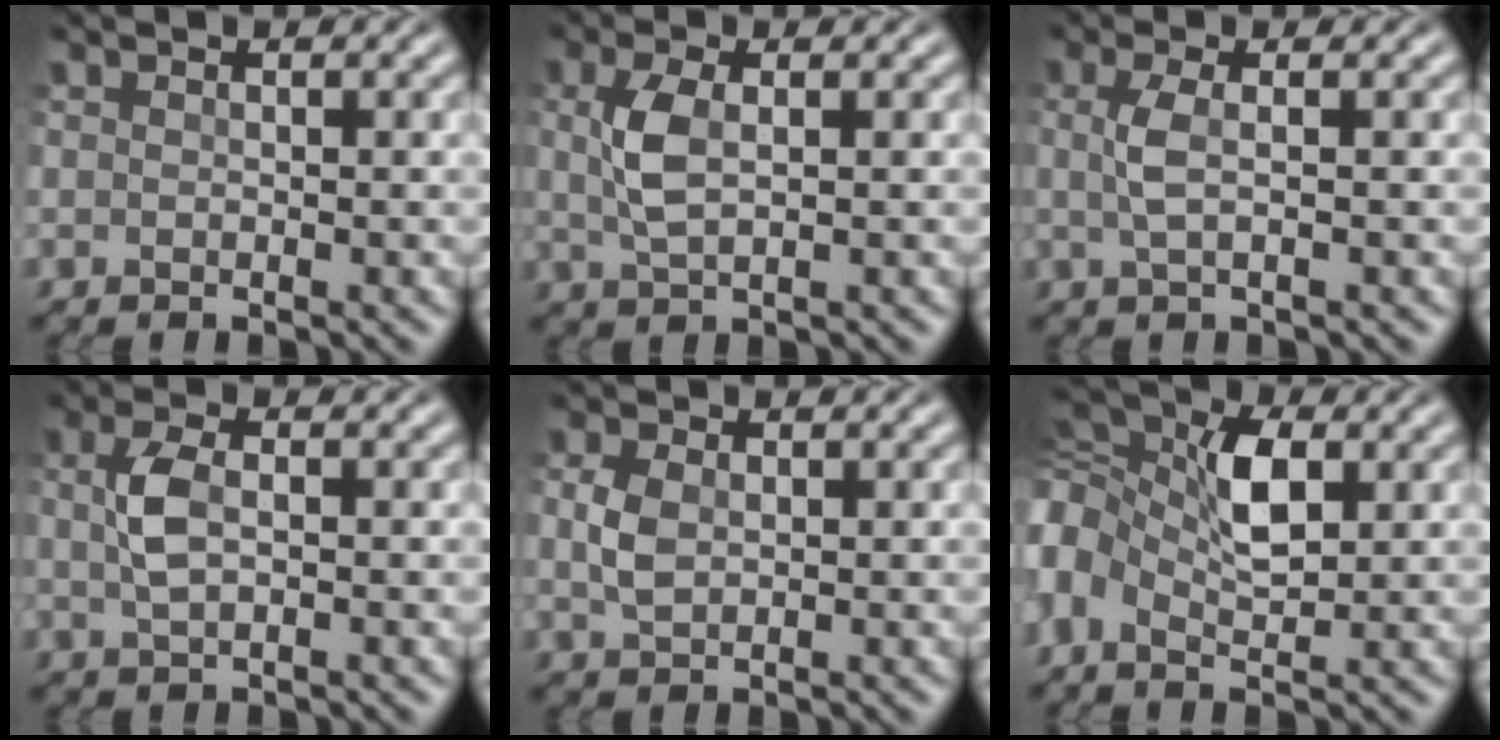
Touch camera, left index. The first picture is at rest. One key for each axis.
{"total": 3.1, "fx": 0.2, "fy": 1.3, "fz": 2.8, "tx": -0.066, "ty": 0.005, "tz": 0.006}
{"total": 2.1, "fx": 0.1, "fy": 0.3, "fz": 2.1, "tx": -0.049, "ty": 0.003, "tz": 0.000}
{"total": 2.9, "fx": 0.1, "fy": 1.4, "fz": 2.5, "tx": -0.058, "ty": 0.006, "tz": 0.001}
{"total": 2.2, "fx": 0.0, "fy": 1.5, "fz": 1.6, "tx": -0.039, "ty": 0.002, "tz": -0.002}
{"total": 7.3, "fx": 0.9, "fy": 4.5, "fz": 5.7, "tx": -0.128, "ty": 0.013, "tz": 0.005}